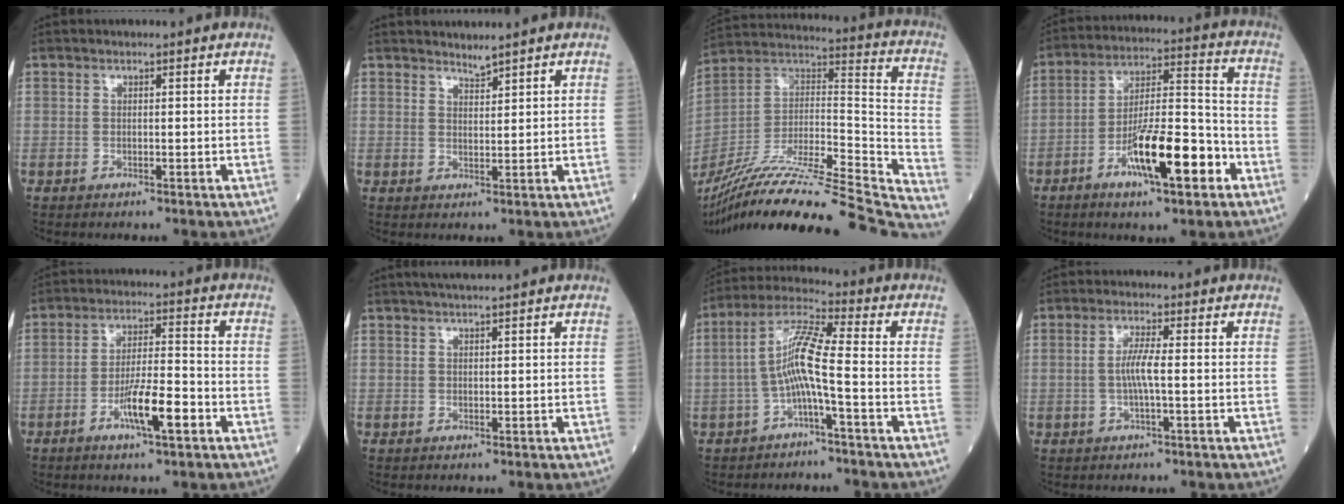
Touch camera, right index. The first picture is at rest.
{"total": 1.7, "force": [1.6, -0.3, 0.1], "torque": [-0.003, -0.005, 0.034]}
{"total": 38.3, "force": [-33.4, 1.9, 18.7], "torque": [-0.257, -0.055, -0.501]}
{"total": 13.9, "force": [-6.2, 2.6, 12.2], "torque": [-0.213, 0.003, -0.101]}
{"total": 8.0, "force": [-3.5, 1.0, 7.1], "torque": [-0.132, -0.001, -0.059]}
{"total": 3.0, "force": [2.6, -0.1, 1.5], "torque": [-0.022, 0.020, 0.047]}
{"total": 7.7, "force": [-1.8, 0.1, 7.5], "torque": [-0.151, 0.022, -0.037]}
{"total": 3.6, "force": [-0.2, -0.1, 3.6], "torque": [-0.074, -0.001, -0.004]}